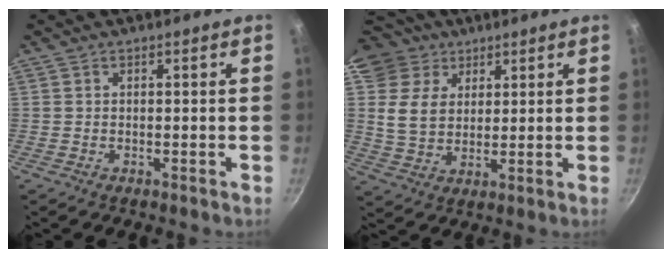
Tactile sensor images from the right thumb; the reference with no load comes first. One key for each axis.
{"total": 12.1, "fx": 5.9, "fy": 9.4, "fz": 4.9, "tx": -0.056, "ty": -0.019, "tz": 0.103}